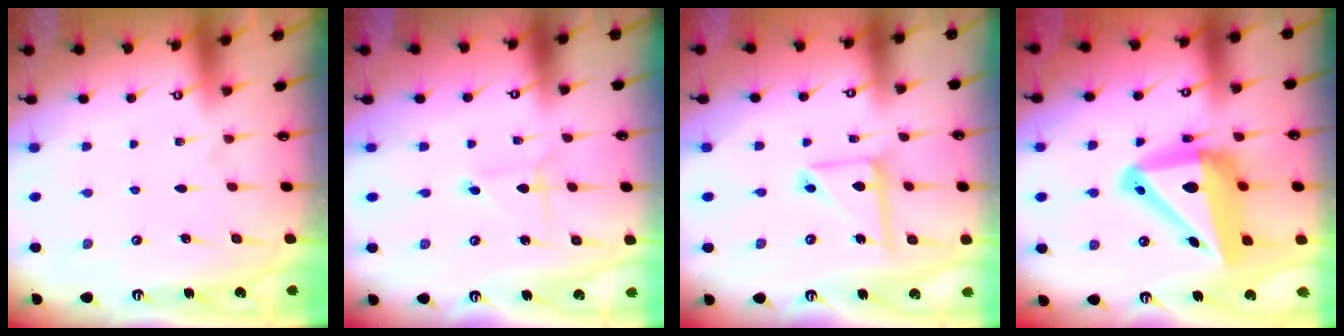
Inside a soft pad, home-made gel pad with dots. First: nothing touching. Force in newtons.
{"total": 0.9, "press": 0.9, "slide": 0.0}
{"total": 10.9, "press": 10.8, "slide": 0.9}
{"total": 19.0, "press": 18.8, "slide": 3.0}